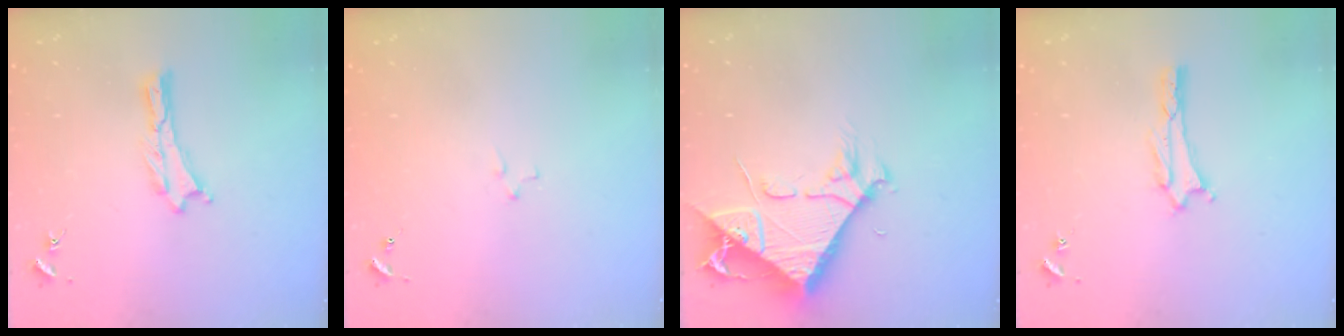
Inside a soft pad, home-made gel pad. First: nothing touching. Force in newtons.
{"total": 2.1, "press": 2.1, "slide": 0.2}
{"total": 6.8, "press": 6.8, "slide": 0.9}
{"total": 1.6, "press": 1.6, "slide": 0.2}